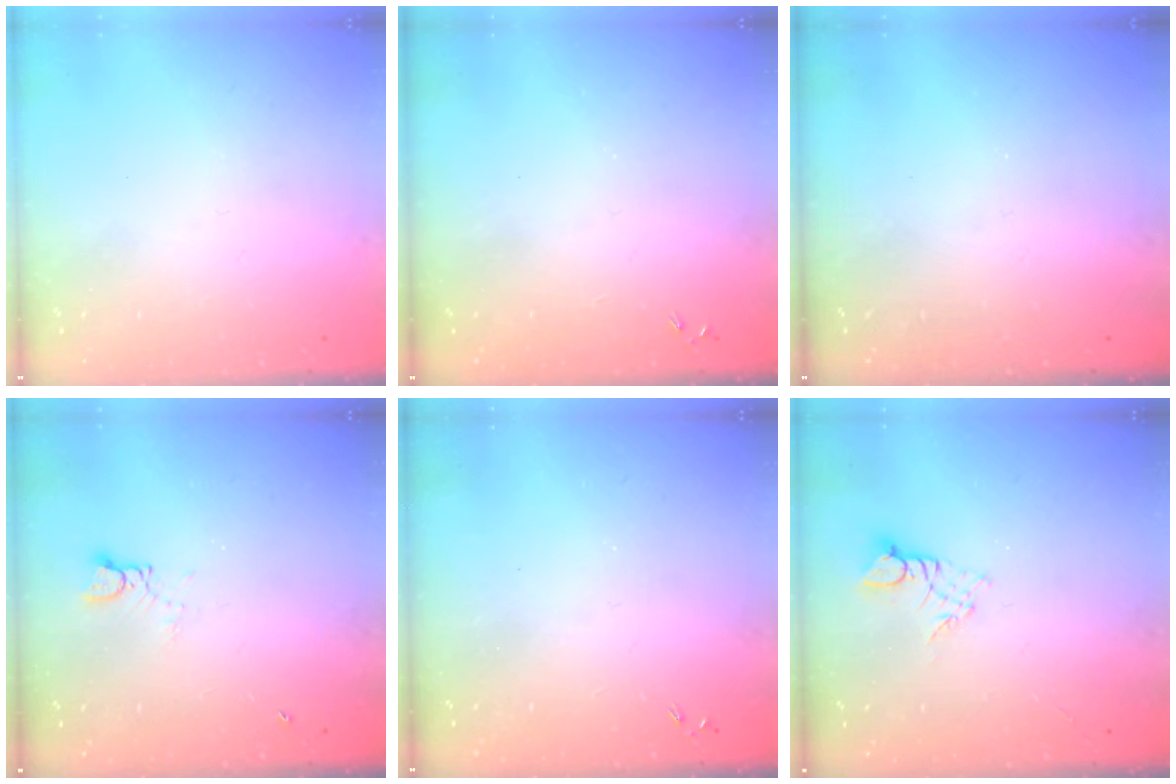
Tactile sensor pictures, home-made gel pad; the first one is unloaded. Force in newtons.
{"total": 0.0}
{"total": 0.0}
{"total": 1.2, "press": 1.1, "slide": 0.1}
{"total": 0.0}
{"total": 2.7, "press": 2.7, "slide": 0.3}